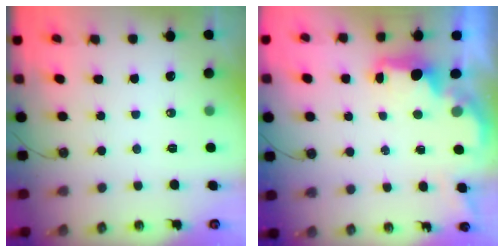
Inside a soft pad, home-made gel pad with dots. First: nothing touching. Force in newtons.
{"total": 2.2, "press": 2.0, "slide": 0.8}